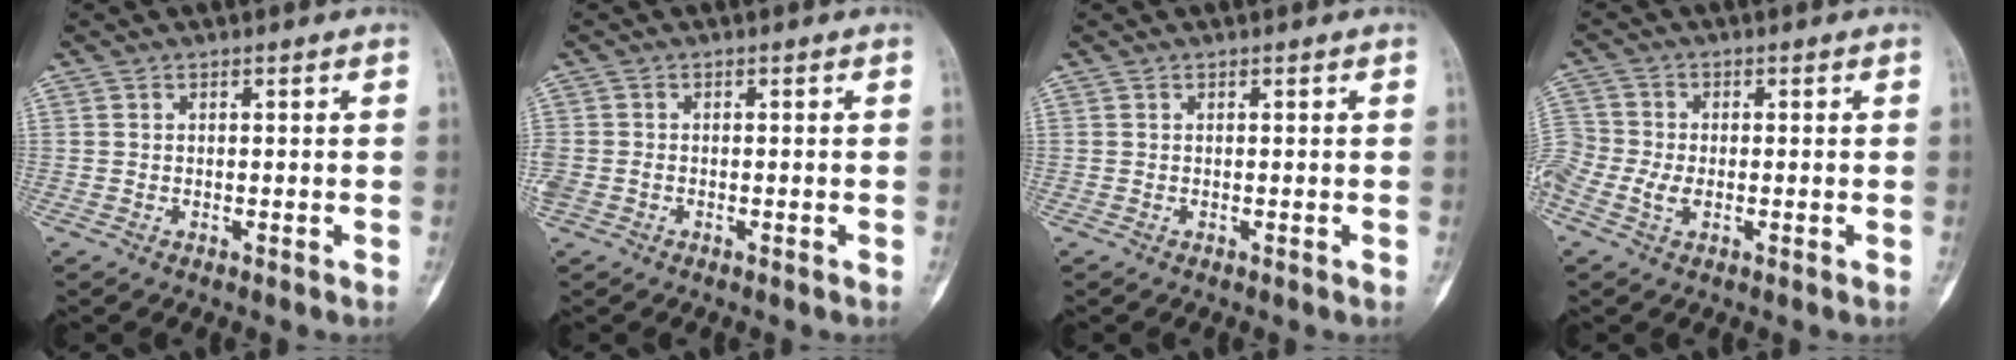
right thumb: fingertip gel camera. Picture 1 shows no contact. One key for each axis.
{"total": 3.3, "fx": -0.9, "fy": 2.5, "fz": 1.9, "tx": -0.053, "ty": 0.005, "tz": -0.013}
{"total": 0.0}
{"total": 6.1, "fx": -1.7, "fy": 4.2, "fz": 4.1, "tx": -0.099, "ty": 0.012, "tz": -0.039}